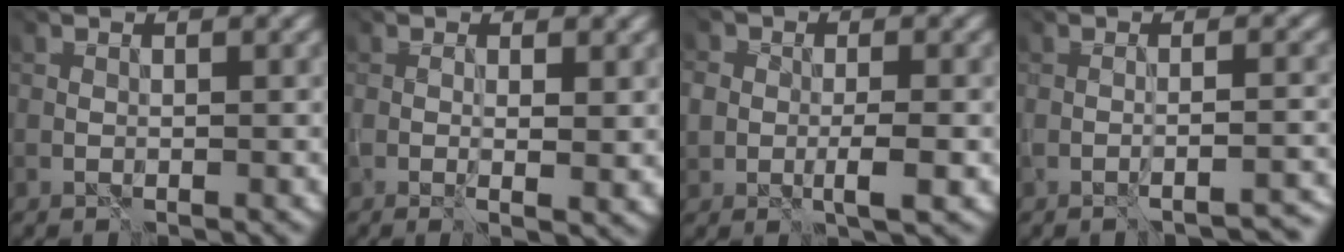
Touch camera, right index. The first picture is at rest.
{"total": 2.1, "force": [0.0, 0.5, 2.1], "torque": [-0.038, -0.009, 0.002]}
{"total": 2.5, "force": [-0.3, 1.6, 1.9], "torque": [-0.033, -0.007, -0.008]}
{"total": 2.5, "force": [-2.1, -0.4, 1.4], "torque": [-0.015, -0.005, -0.029]}